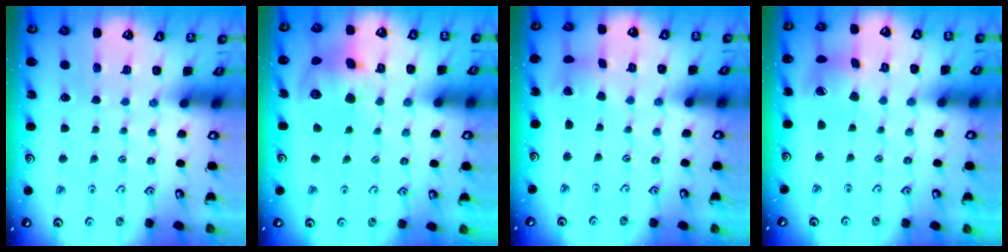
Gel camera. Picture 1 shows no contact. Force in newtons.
{"total": 11.7, "press": 11.5, "slide": 2.0}
{"total": 2.0, "press": 2.0, "slide": 0.3}
{"total": 7.6, "press": 7.6, "slide": 1.0}